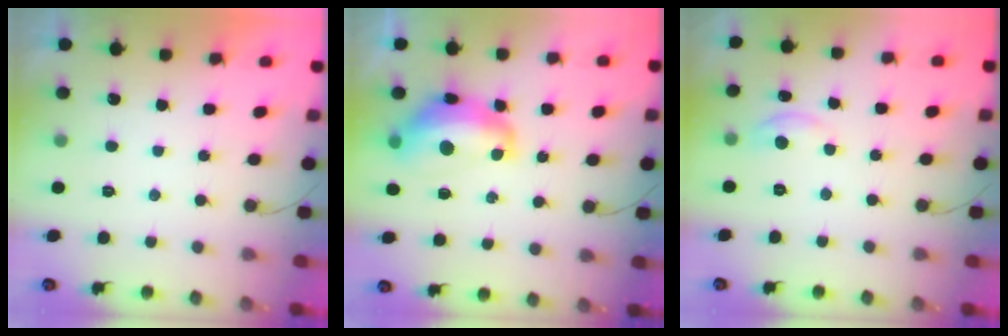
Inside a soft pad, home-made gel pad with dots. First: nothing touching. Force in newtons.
{"total": 13.7, "press": 13.6, "slide": 1.2}
{"total": 4.8, "press": 4.7, "slide": 0.6}